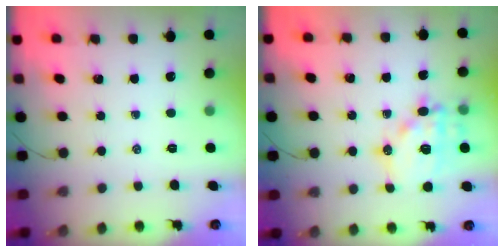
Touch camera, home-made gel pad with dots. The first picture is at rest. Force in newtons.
{"total": 15.2, "press": 14.9, "slide": 3.2}